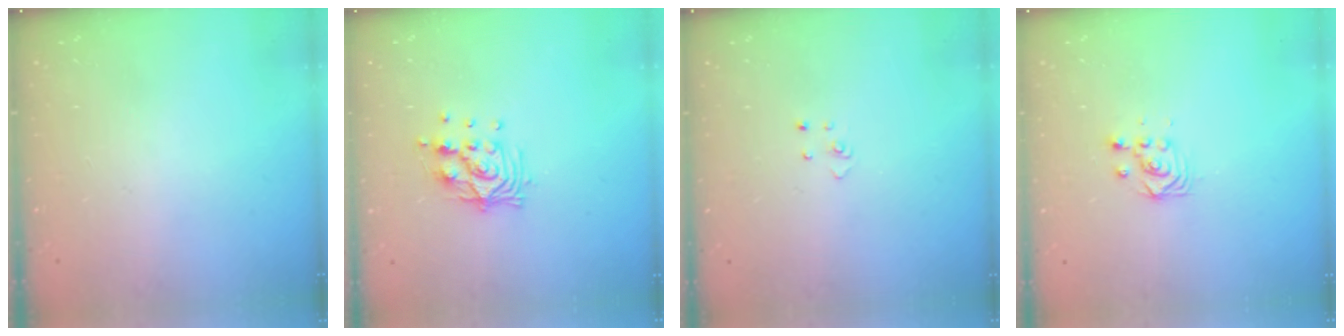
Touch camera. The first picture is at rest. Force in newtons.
{"total": 11.0, "press": 11.0, "slide": 1.3}
{"total": 2.7, "press": 2.7, "slide": 0.3}
{"total": 3.4, "press": 3.4, "slide": 0.2}